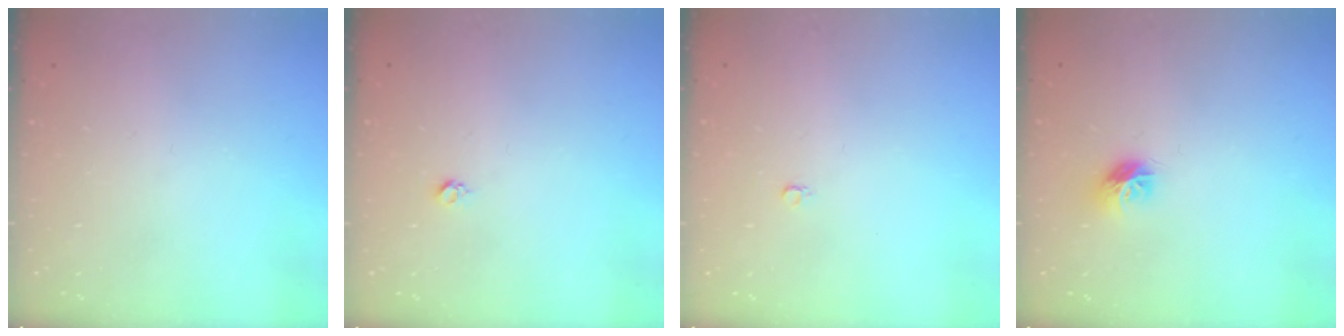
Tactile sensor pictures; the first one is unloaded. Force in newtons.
{"total": 3.0, "press": 2.9, "slide": 0.4}
{"total": 2.4, "press": 2.4, "slide": 0.2}
{"total": 7.7, "press": 7.7, "slide": 0.2}